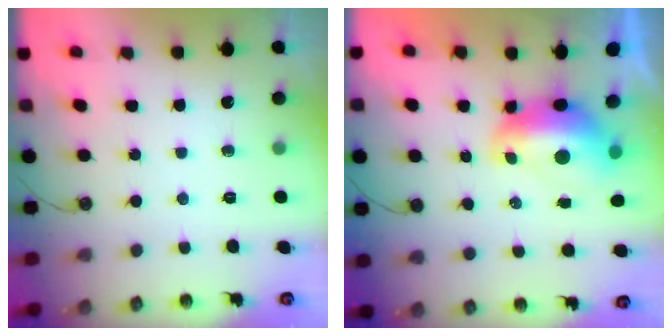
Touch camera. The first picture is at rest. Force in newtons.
{"total": 2.9, "press": 2.8, "slide": 0.7}